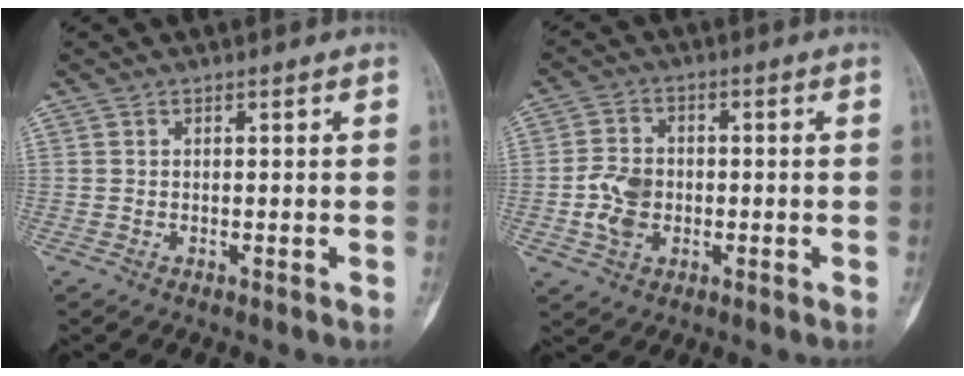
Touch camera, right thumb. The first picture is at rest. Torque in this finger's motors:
{"motor_torque": [0.04, 0.04, 0.68, -0.16, 0.04]}